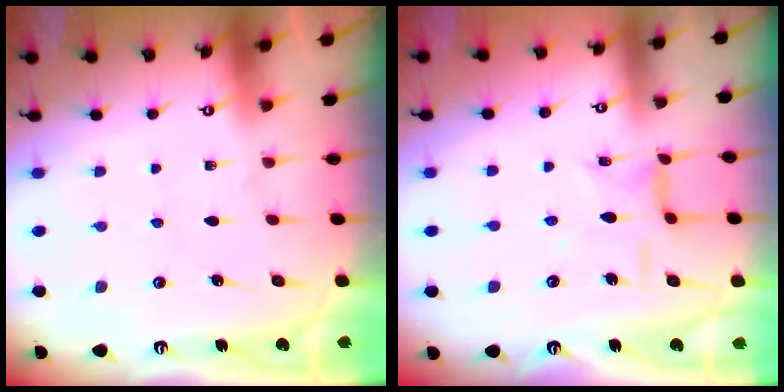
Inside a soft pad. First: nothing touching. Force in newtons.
{"total": 5.5, "press": 5.5, "slide": 0.3}